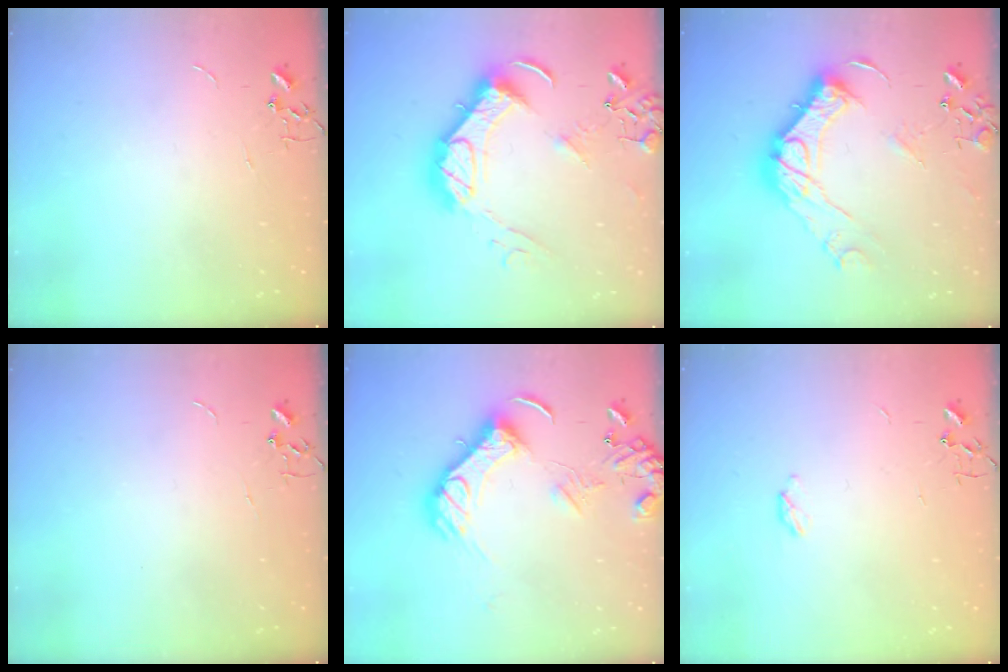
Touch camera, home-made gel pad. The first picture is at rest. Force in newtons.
{"total": 19.2, "press": 19.0, "slide": 2.3}
{"total": 19.0, "press": 18.9, "slide": 1.6}
{"total": 0.0}
{"total": 15.7, "press": 15.6, "slide": 1.9}
{"total": 3.5, "press": 3.4, "slide": 0.6}